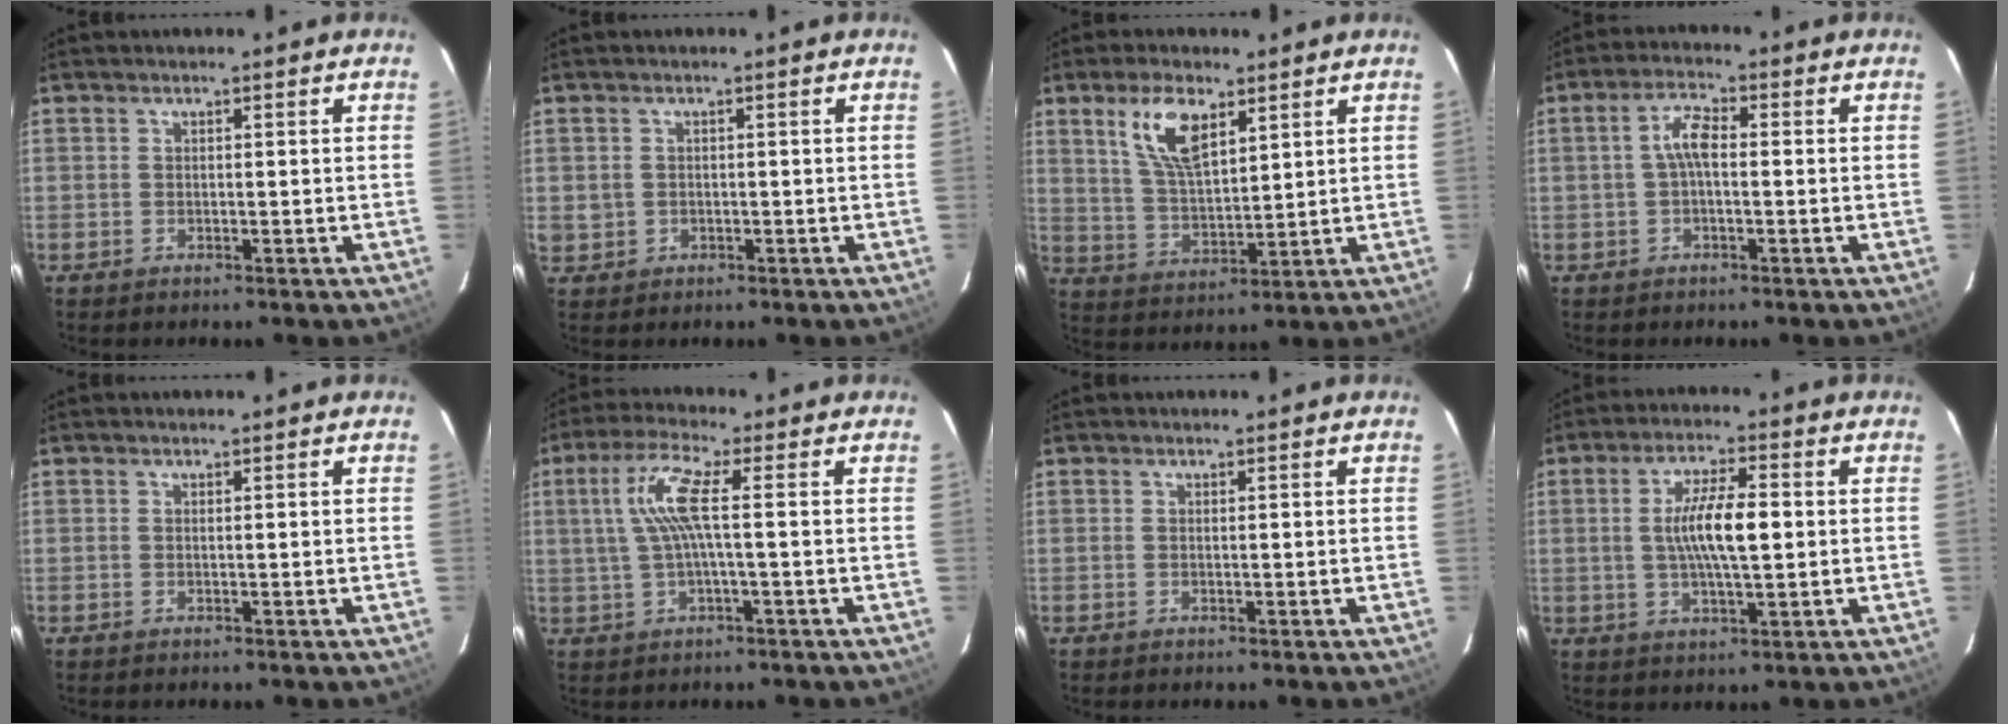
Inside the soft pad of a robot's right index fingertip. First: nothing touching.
{"total": 2.9, "force": [-0.2, 2.8, 0.7], "torque": [-0.016, 0.003, 0.005]}
{"total": 10.1, "force": [5.2, 4.2, 7.6], "torque": [-0.144, 0.007, 0.110]}
{"total": 4.3, "force": [-0.2, 1.6, 4.0], "torque": [-0.082, 0.014, -0.005]}
{"total": 0.0}
{"total": 7.5, "force": [0.5, 0.3, 7.4], "torque": [-0.150, 0.005, 0.017]}
{"total": 0.0}
{"total": 8.9, "force": [0.4, 2.1, 8.6], "torque": [-0.159, 0.004, 0.008]}